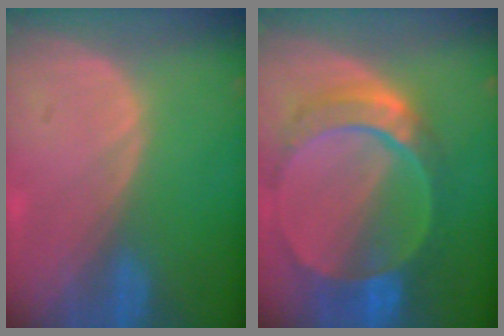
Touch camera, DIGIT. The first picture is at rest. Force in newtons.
{"total": 9.9, "press": 8.5, "slide": 5.0}